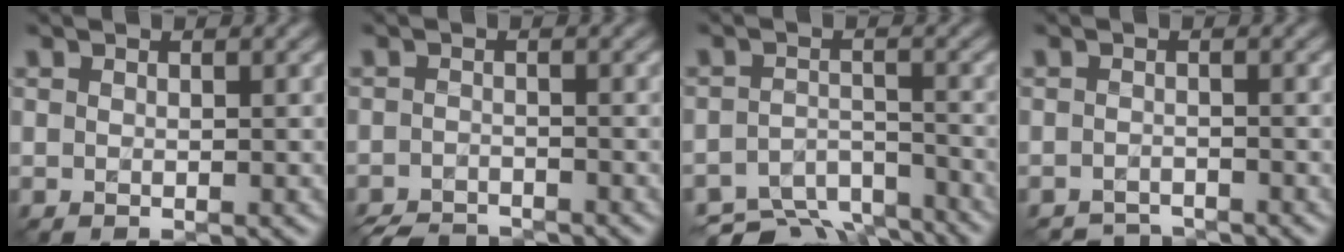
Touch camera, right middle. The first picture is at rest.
{"total": 4.3, "force": [-4.2, 0.6, 0.8], "torque": [-0.011, -0.015, -0.075]}
{"total": 8.9, "force": [-8.0, 2.9, 2.5], "torque": [-0.043, -0.028, -0.117]}
{"total": 2.5, "force": [-2.4, 0.0, -0.4], "torque": [0.011, -0.005, -0.041]}